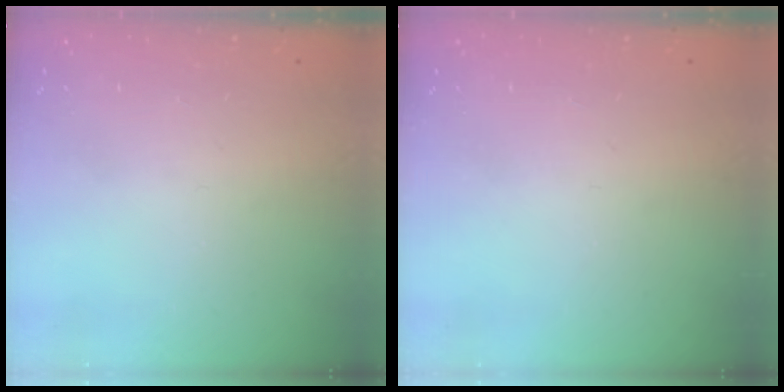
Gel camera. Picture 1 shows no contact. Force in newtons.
{"total": 0.0}